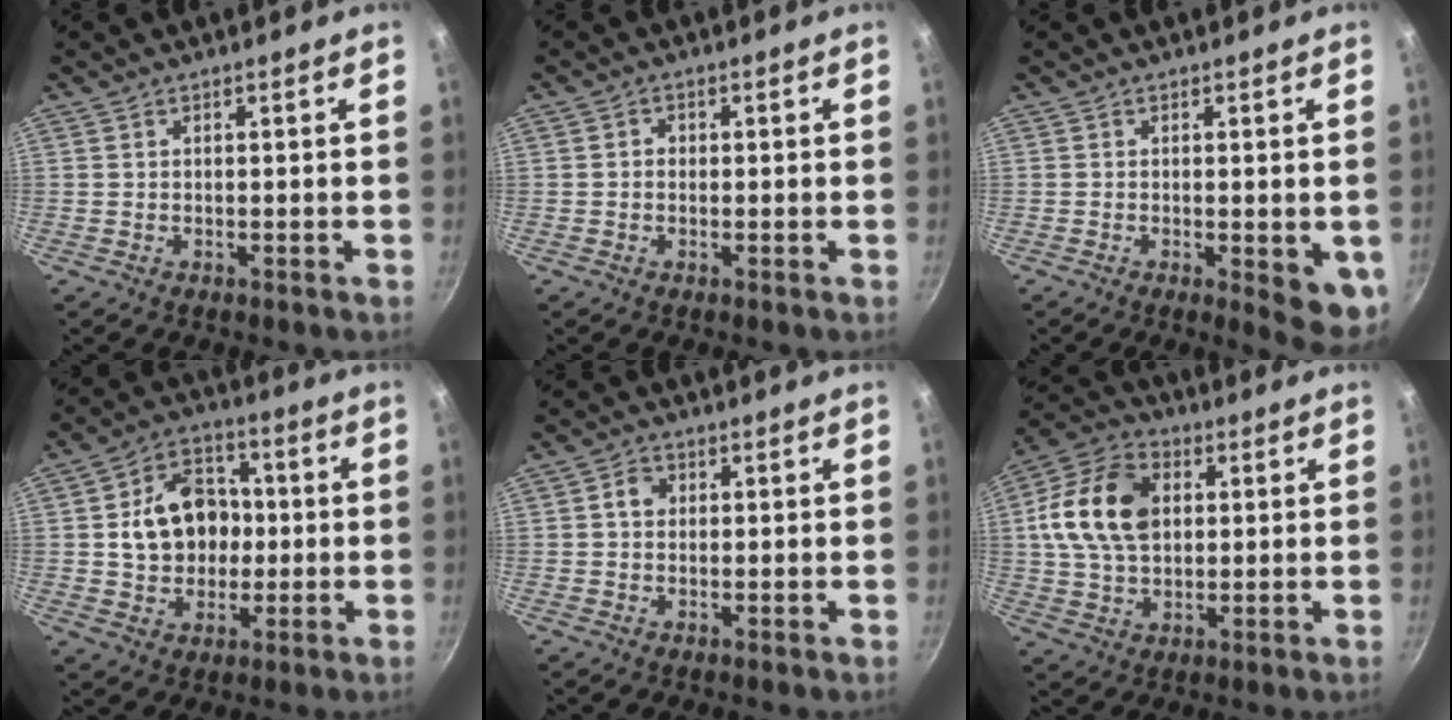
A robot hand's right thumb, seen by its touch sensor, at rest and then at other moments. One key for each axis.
{"total": 1.5, "fx": -0.1, "fy": 1.3, "fz": 0.7, "tx": -0.009, "ty": 0.005, "tz": -0.005}
{"total": 7.1, "fx": -1.5, "fy": 2.3, "fz": 6.6, "tx": -0.066, "ty": -0.005, "tz": -0.014}
{"total": 13.7, "fx": 0.5, "fy": 11.0, "fz": 8.2, "tx": -0.100, "ty": 0.024, "tz": 0.006}
{"total": 3.0, "fx": 0.5, "fy": 2.5, "fz": 1.6, "tx": -0.013, "ty": 0.007, "tz": 0.004}
{"total": 16.4, "fx": 2.9, "fy": 11.3, "fz": 11.5, "tx": -0.193, "ty": 0.013, "tz": 0.040}